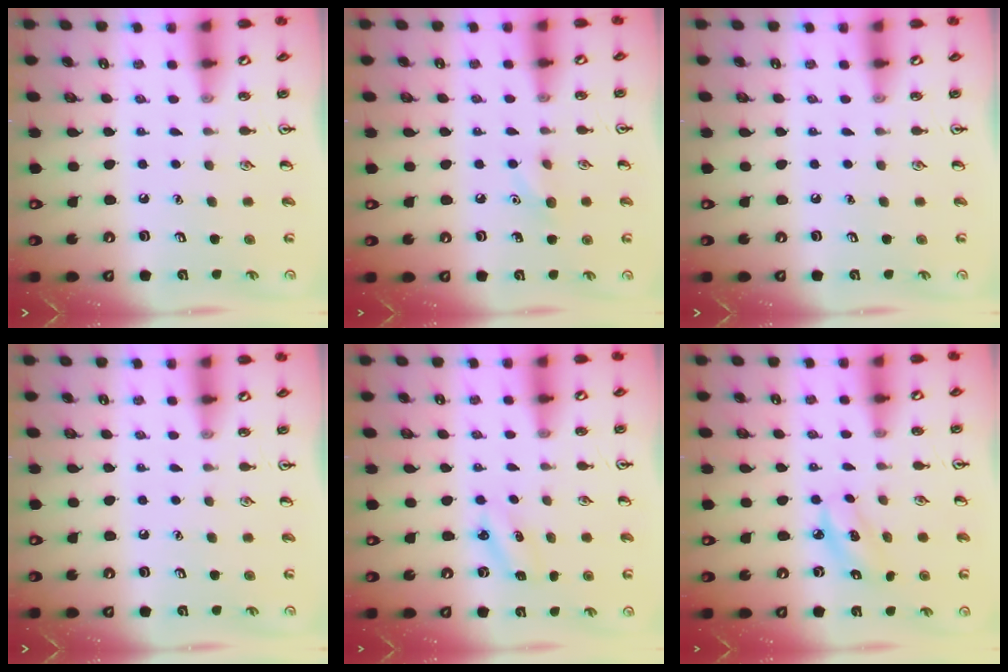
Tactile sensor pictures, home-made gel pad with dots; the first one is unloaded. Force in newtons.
{"total": 6.2, "press": 6.0, "slide": 1.6}
{"total": 0.0}
{"total": 0.0}
{"total": 3.2, "press": 3.0, "slide": 1.1}
{"total": 3.8, "press": 3.8, "slide": 0.4}